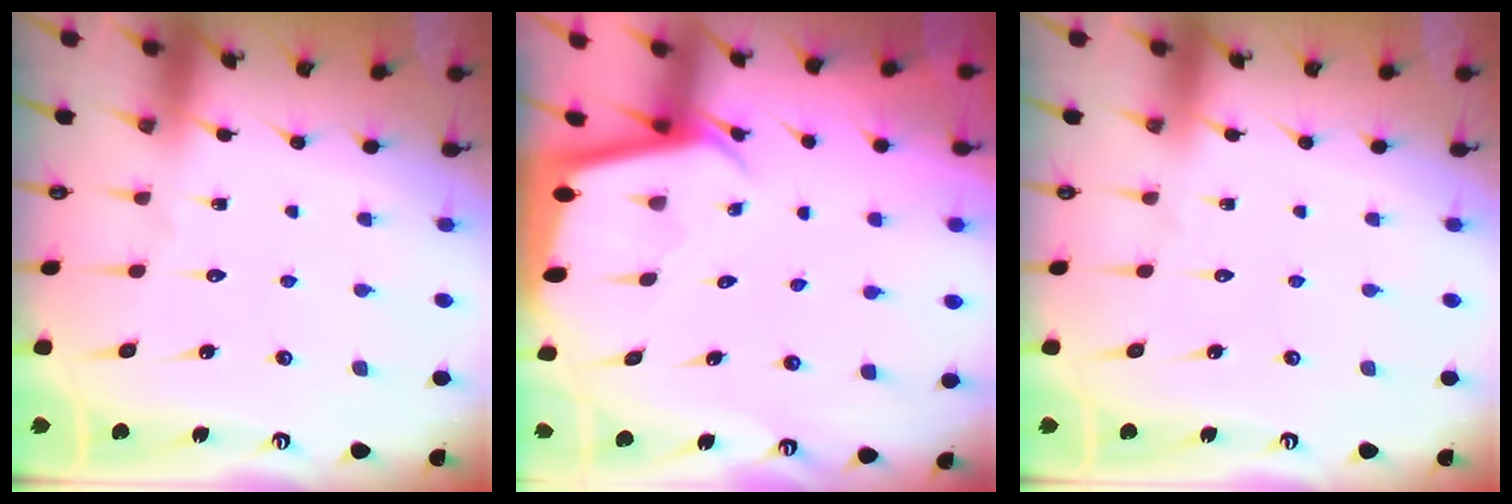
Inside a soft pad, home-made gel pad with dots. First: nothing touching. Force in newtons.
{"total": 2.1, "press": 2.1, "slide": 0.2}
{"total": 0.0}